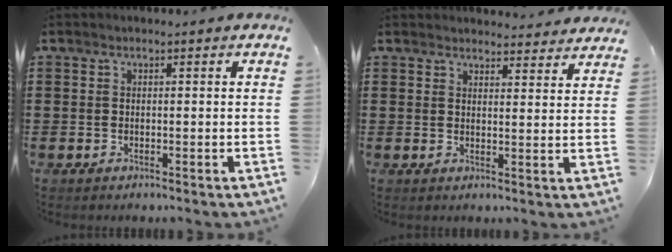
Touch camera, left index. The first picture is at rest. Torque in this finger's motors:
{"motor_torque": [2.14, 0.00, 0.54, 0.01]}